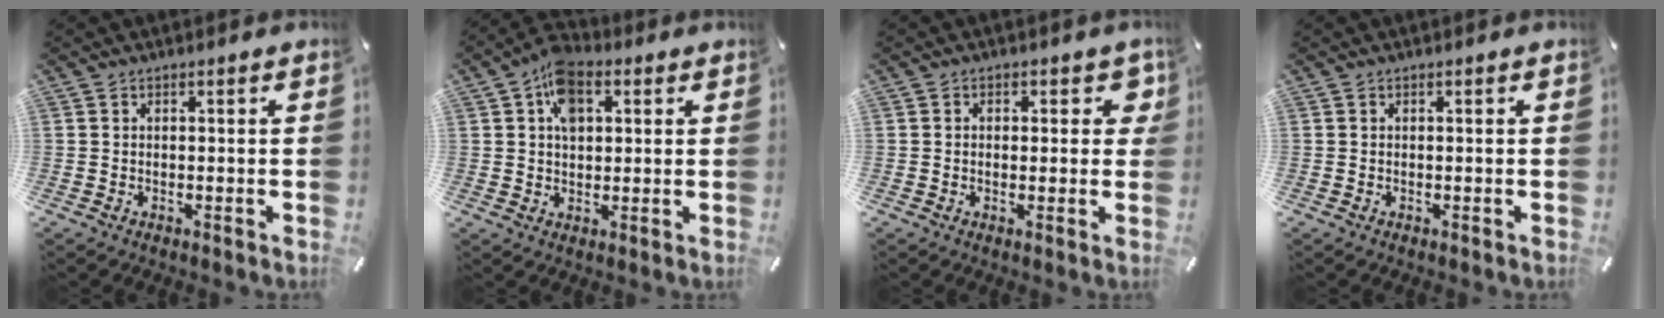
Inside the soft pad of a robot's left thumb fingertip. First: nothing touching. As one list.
[{"total": 8.3, "force": [2.7, 5.9, 5.2], "torque": [-0.077, 0.004, 0.048]}, {"total": 4.6, "force": [1.1, 3.1, 3.2], "torque": [-0.024, -0.003, 0.012]}, {"total": 0.0}]